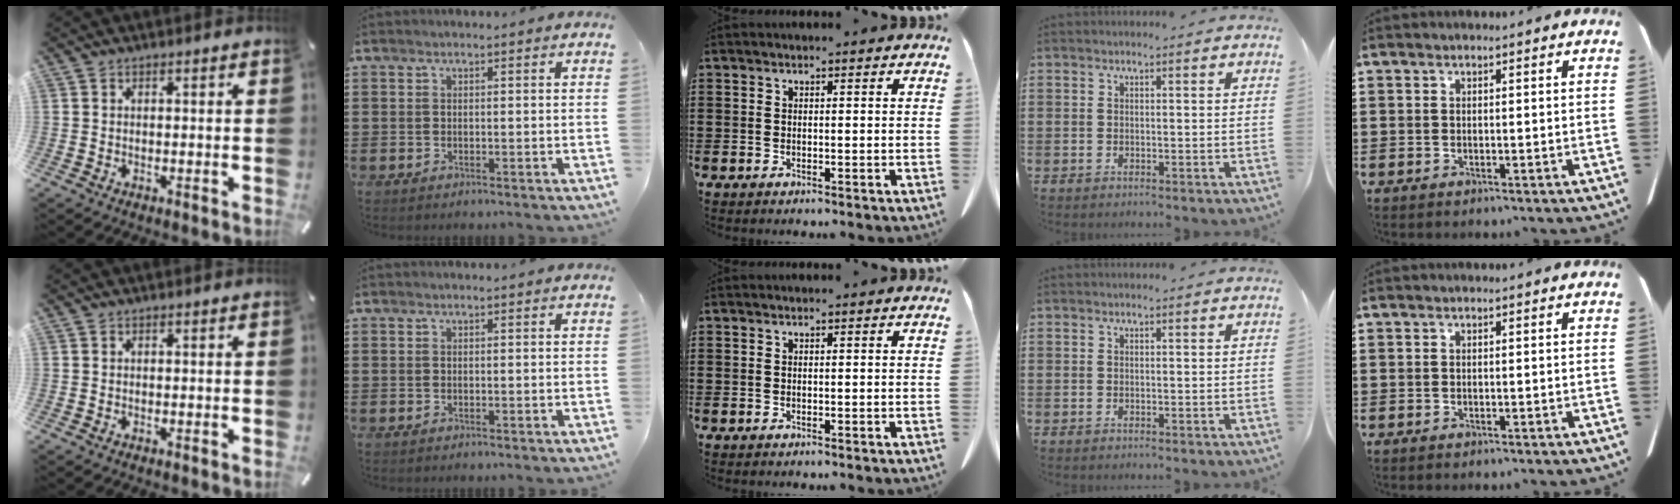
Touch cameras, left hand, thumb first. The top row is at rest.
{}